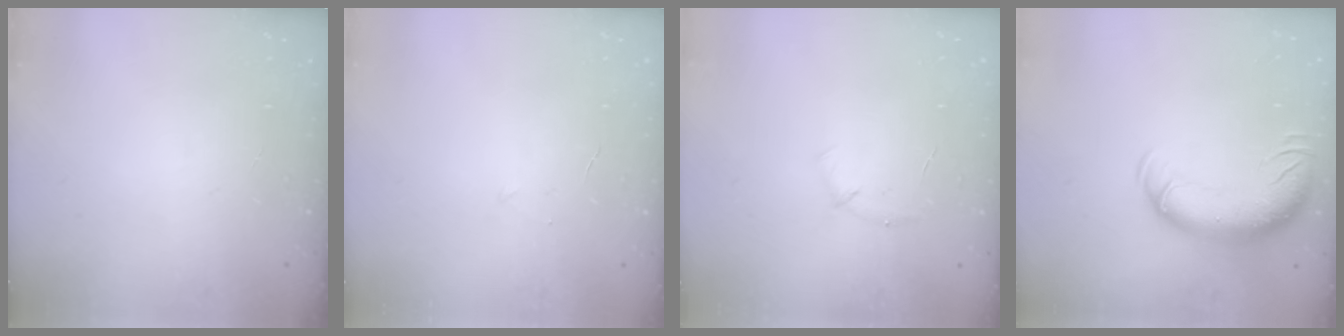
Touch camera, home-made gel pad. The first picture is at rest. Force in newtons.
{"total": 2.4, "press": 2.3, "slide": 0.8}
{"total": 4.6, "press": 4.4, "slide": 1.2}
{"total": 13.1, "press": 12.8, "slide": 3.0}